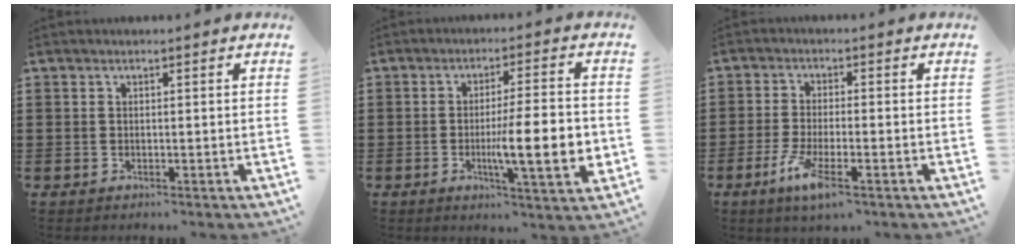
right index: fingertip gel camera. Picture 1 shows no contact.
{"total": 11.5, "force": [-1.9, 2.1, 11.2], "torque": [-0.174, -0.012, -0.031]}
{"total": 5.7, "force": [-3.1, 0.8, 4.8], "torque": [-0.110, -0.017, -0.058]}